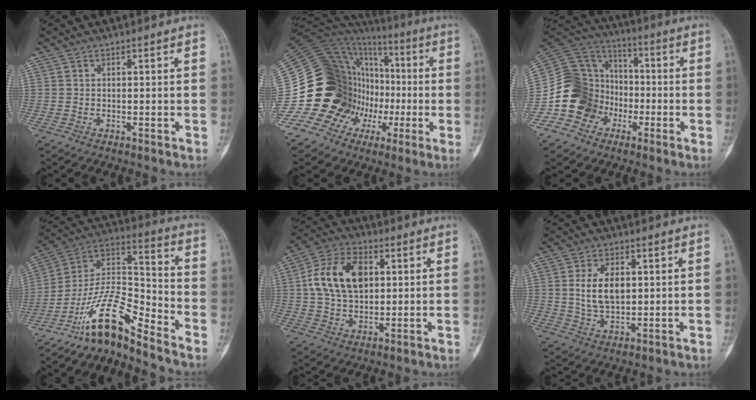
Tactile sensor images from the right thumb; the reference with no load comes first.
{"total": 26.7, "force": [-4.0, 21.5, 15.4], "torque": [-0.233, 0.089, -0.054]}
{"total": 15.8, "force": [-5.6, 14.0, 4.8], "torque": [-0.059, 0.084, -0.100]}
{"total": 14.0, "force": [-11.0, 3.3, 8.0], "torque": [-0.147, 0.106, -0.210]}
{"total": 13.7, "force": [2.5, 9.0, 10.0], "torque": [-0.169, 0.010, 0.041]}
{"total": 8.2, "force": [1.4, 4.8, 6.5], "torque": [-0.110, -0.010, 0.032]}